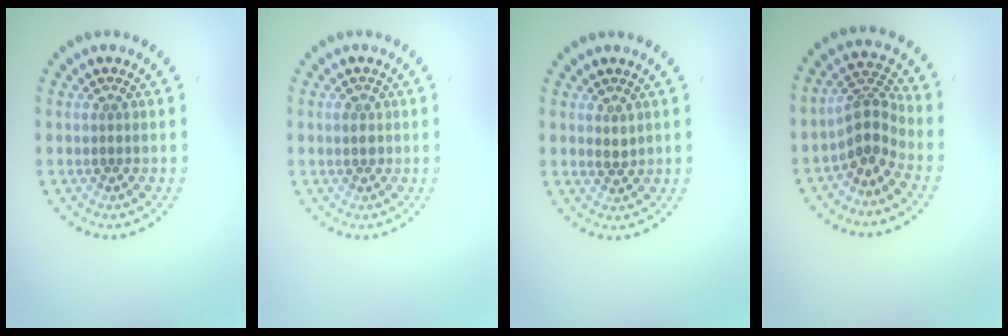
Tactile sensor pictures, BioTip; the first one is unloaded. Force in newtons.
{"total": 1.0, "press": 1.0, "slide": 0.2}
{"total": 0.7, "press": 0.6, "slide": 0.2}
{"total": 3.3, "press": 2.4, "slide": 2.3}